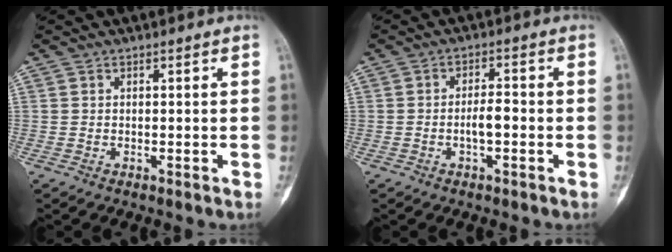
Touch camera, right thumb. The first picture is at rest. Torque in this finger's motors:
{"motor_torque": [0.68, 0.54, 0.69, -0.04, 0.04]}